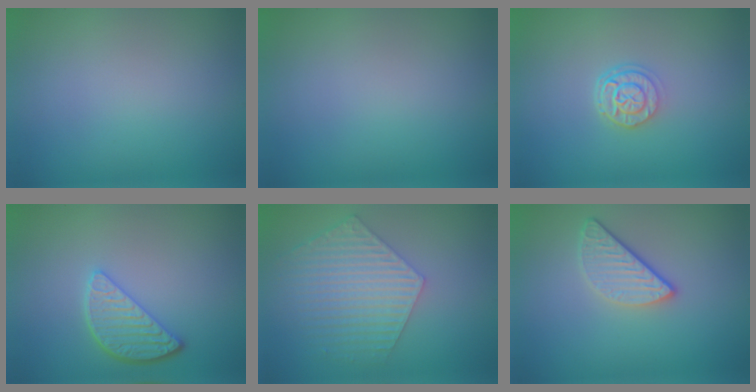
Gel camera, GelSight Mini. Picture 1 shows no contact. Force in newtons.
{"total": 0.0}
{"total": 2.6, "press": 2.1, "slide": 1.5}
{"total": 3.4, "press": 2.9, "slide": 1.8}
{"total": 6.1, "press": 4.7, "slide": 3.9}
{"total": 2.9, "press": 2.3, "slide": 1.7}